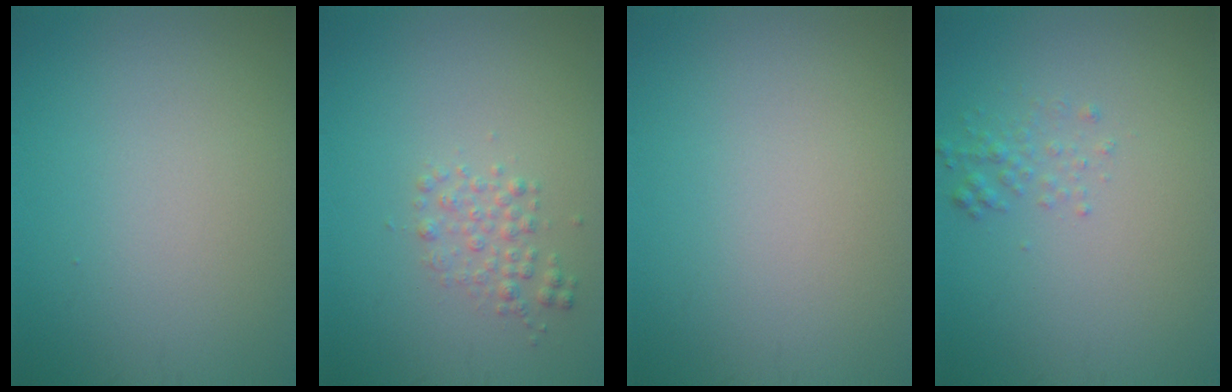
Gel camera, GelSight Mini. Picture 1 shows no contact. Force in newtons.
{"total": 1.7, "press": 1.7, "slide": 0.1}
{"total": 0.0}
{"total": 1.3, "press": 1.3, "slide": 0.1}